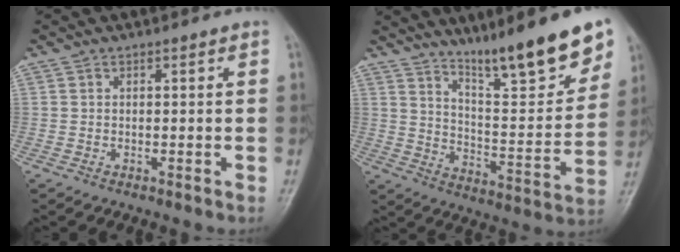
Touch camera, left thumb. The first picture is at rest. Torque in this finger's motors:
{"motor_torque": [0.73, 0.49, 1.27, -1.50, 0.12]}